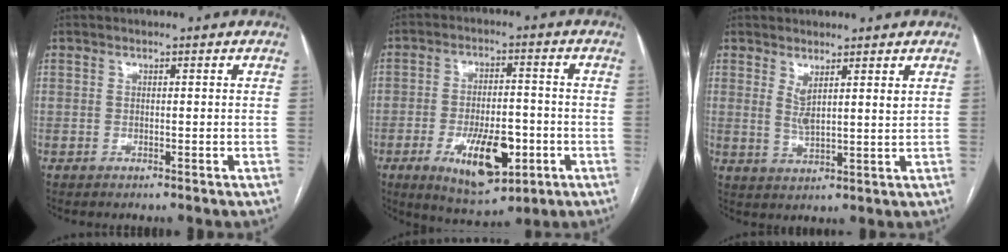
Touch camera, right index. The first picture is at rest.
{"total": 12.0, "force": [-4.3, 4.9, 10.1], "torque": [-0.171, -0.004, -0.058]}
{"total": 3.9, "force": [2.4, 0.6, 3.0], "torque": [-0.058, -0.010, 0.050]}